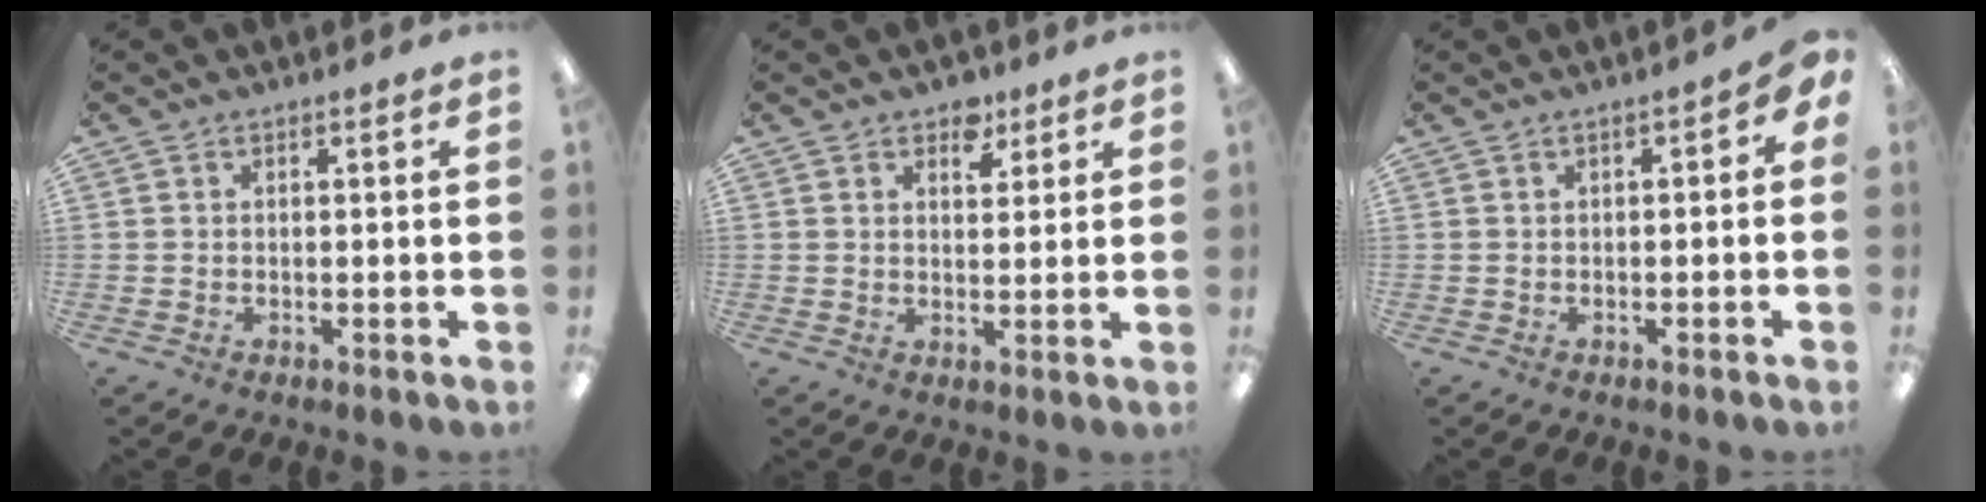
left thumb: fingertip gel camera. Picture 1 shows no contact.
{"total": 4.8, "force": [3.4, 2.9, 1.8], "torque": [-0.006, -0.016, 0.055]}
{"total": 1.6, "force": [-0.6, 1.0, 1.2], "torque": [-0.021, 0.008, -0.013]}